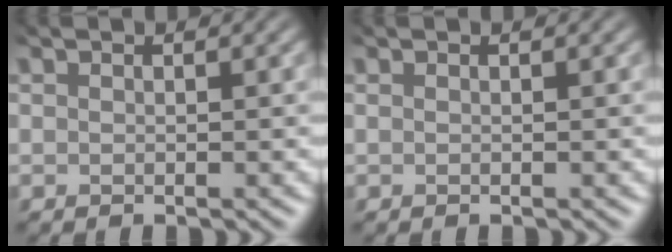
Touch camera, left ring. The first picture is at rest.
{"total": 0.0}